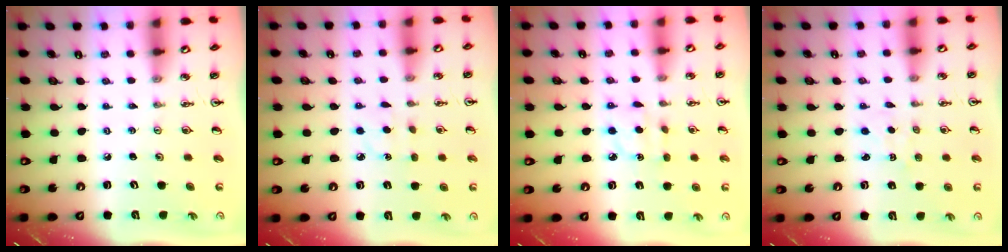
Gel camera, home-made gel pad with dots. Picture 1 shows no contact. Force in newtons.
{"total": 4.3, "press": 4.3, "slide": 0.4}
{"total": 4.3, "press": 4.3, "slide": 0.4}
{"total": 1.2, "press": 1.2, "slide": 0.2}